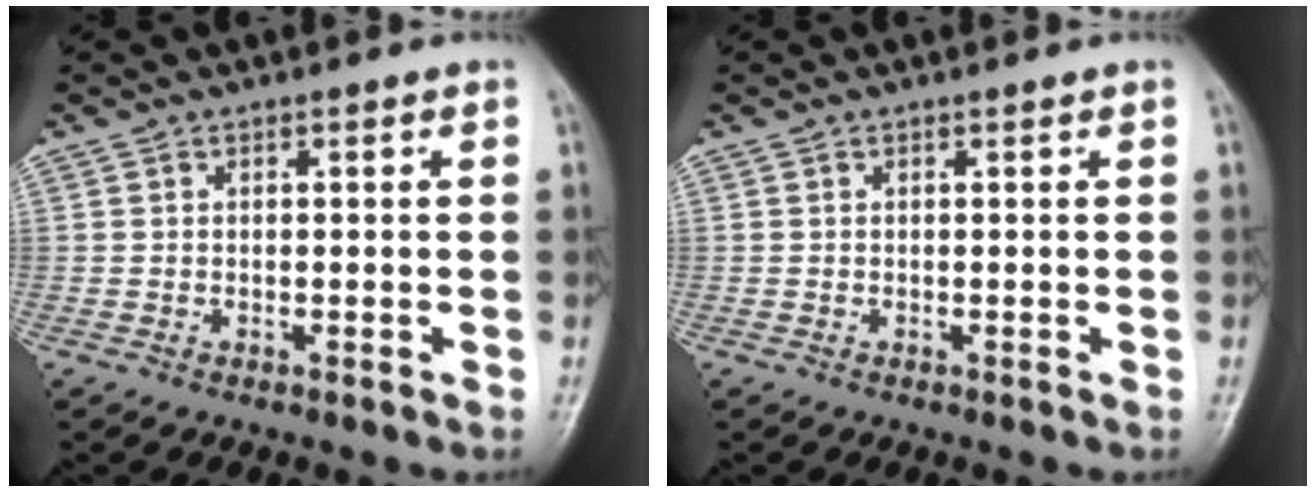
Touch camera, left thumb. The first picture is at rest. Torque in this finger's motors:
{"motor_torque": [-0.16, 0.03, -0.10, 0.27, 0.00]}